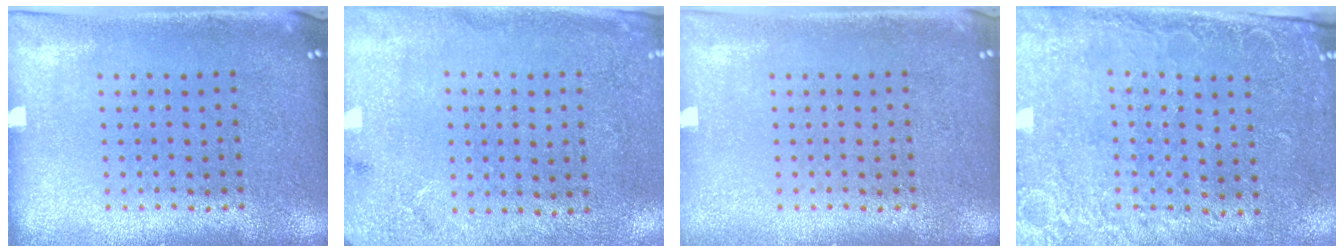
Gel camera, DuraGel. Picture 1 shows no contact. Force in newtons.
{"total": 2.7, "press": 2.2, "slide": 1.6}
{"total": 0.6, "press": 0.6, "slide": 0.1}
{"total": 2.5, "press": 2.1, "slide": 1.4}